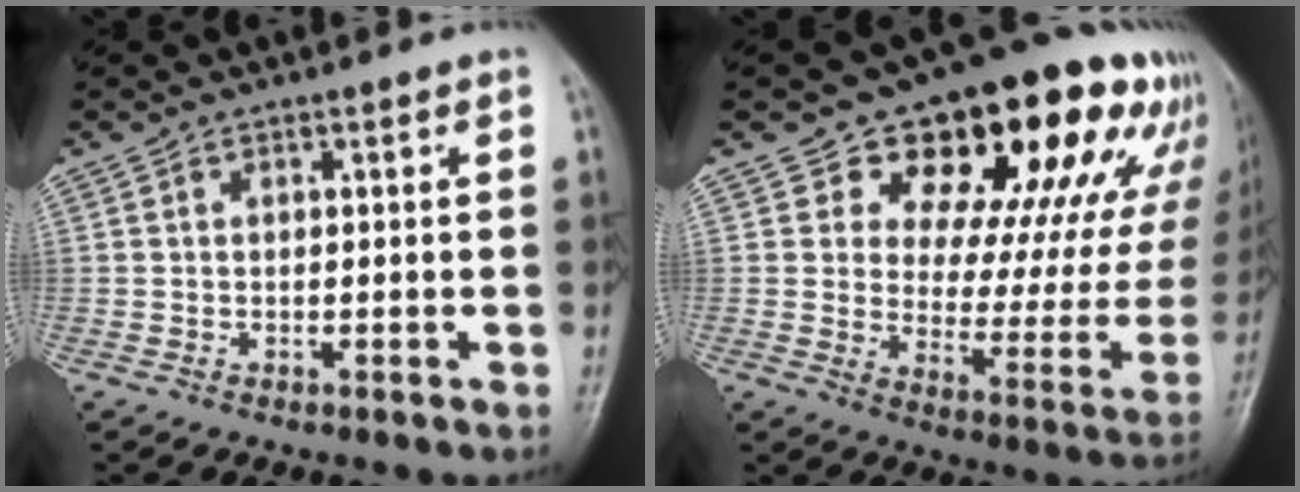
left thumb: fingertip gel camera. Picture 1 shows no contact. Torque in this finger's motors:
{"motor_torque": [0.60, 0.88, 1.43, -1.34, 0.13]}